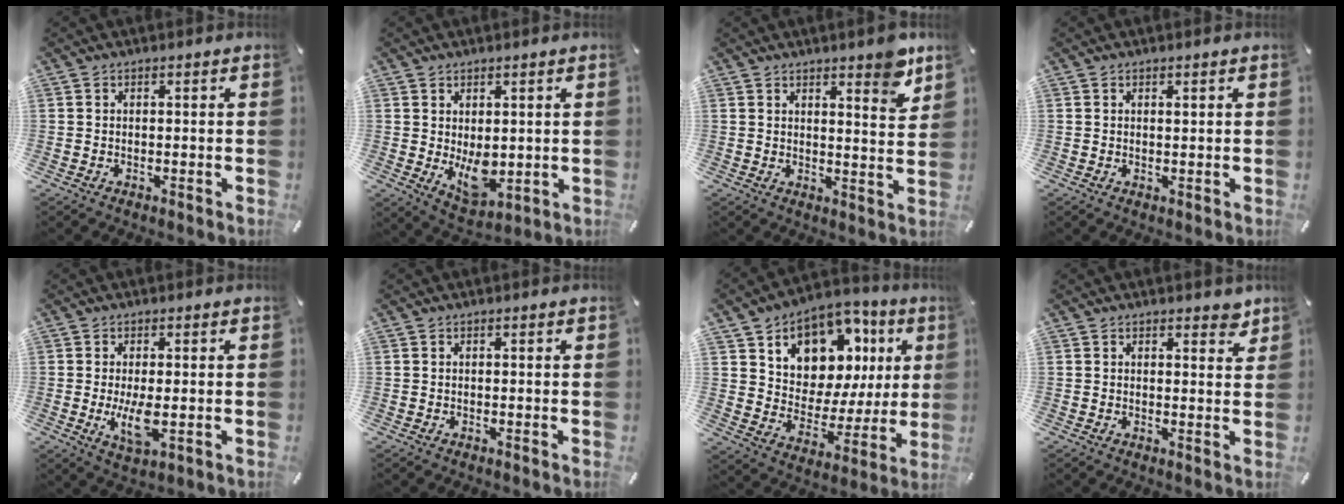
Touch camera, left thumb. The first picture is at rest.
{"total": 7.8, "force": [0.1, 5.1, 5.9], "torque": [-0.084, -0.010, 0.007]}
{"total": 6.7, "force": [5.4, 1.9, 3.6], "torque": [-0.037, -0.040, 0.088]}
{"total": 0.7, "force": [0.4, 0.3, 0.4], "torque": [-0.009, 0.000, 0.008]}
{"total": 7.0, "force": [-0.5, 2.7, 6.4], "torque": [-0.135, -0.017, -0.012]}
{"total": 0.0}
{"total": 12.0, "force": [7.1, 8.7, 4.1], "torque": [-0.066, -0.075, 0.126]}
{"total": 3.0, "force": [2.4, 1.5, 0.9], "torque": [0.001, -0.013, 0.038]}